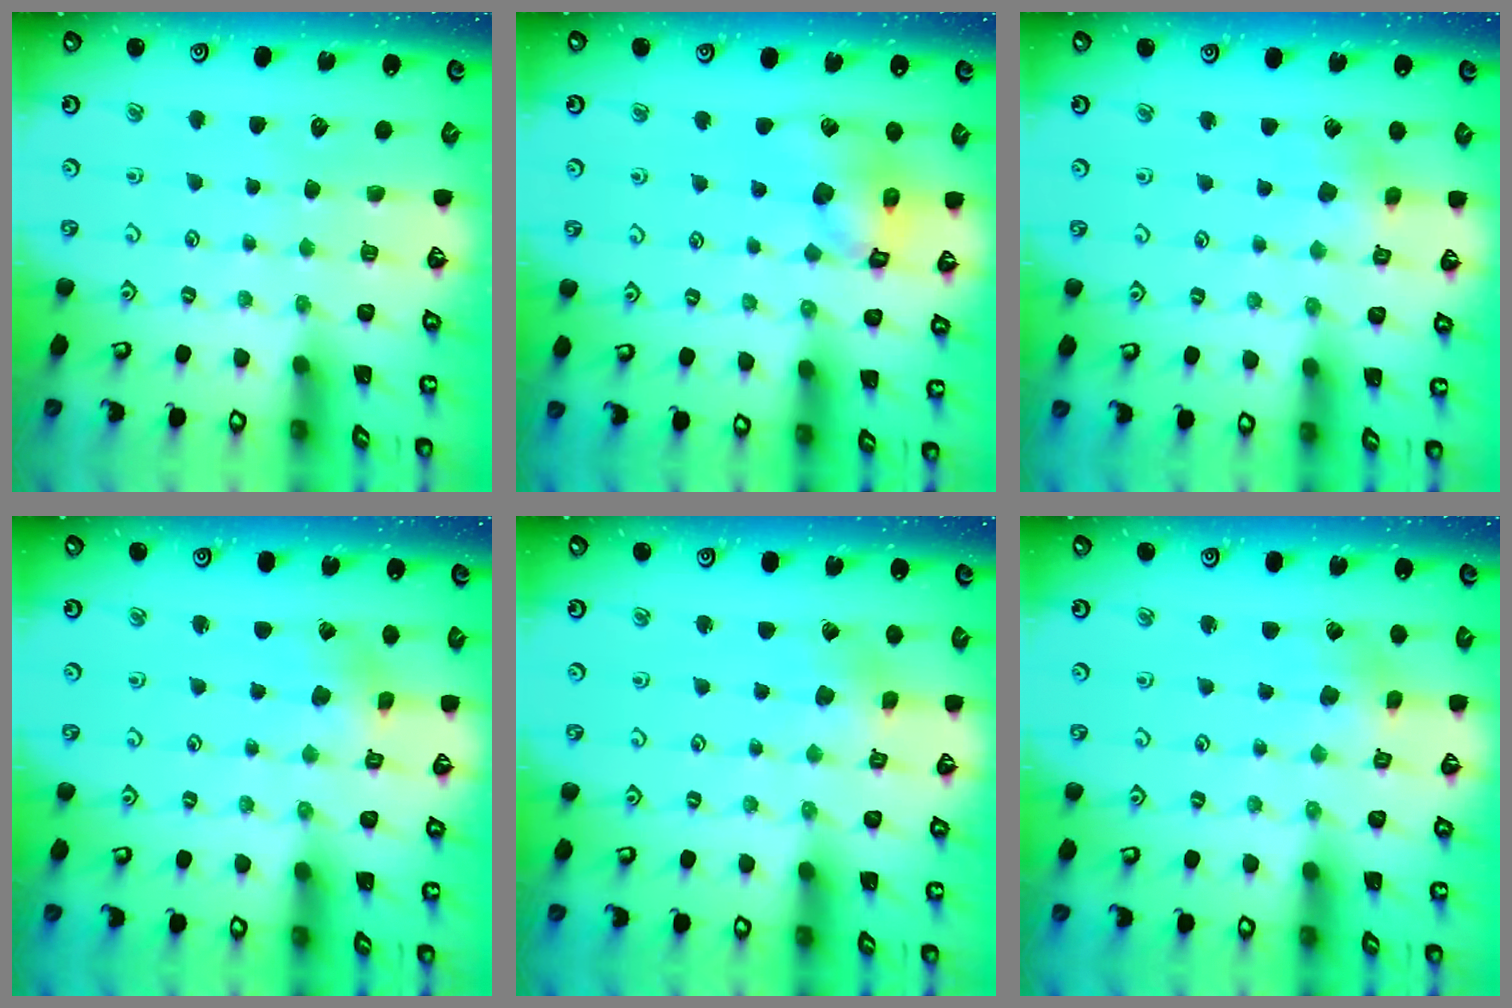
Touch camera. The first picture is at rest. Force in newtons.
{"total": 11.8, "press": 11.7, "slide": 1.8}
{"total": 4.4, "press": 4.3, "slide": 0.5}
{"total": 1.3, "press": 1.3, "slide": 0.2}
{"total": 2.1, "press": 2.1, "slide": 0.2}
{"total": 2.2, "press": 2.2, "slide": 0.1}